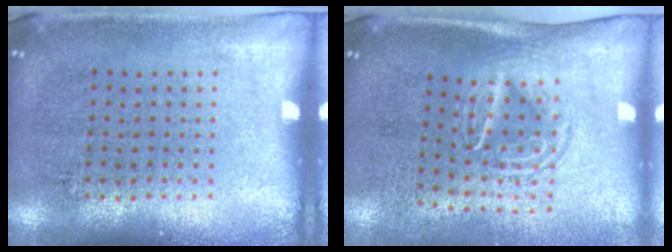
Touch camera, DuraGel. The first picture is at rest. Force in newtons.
{"total": 1.6, "press": 1.2, "slide": 1.1}